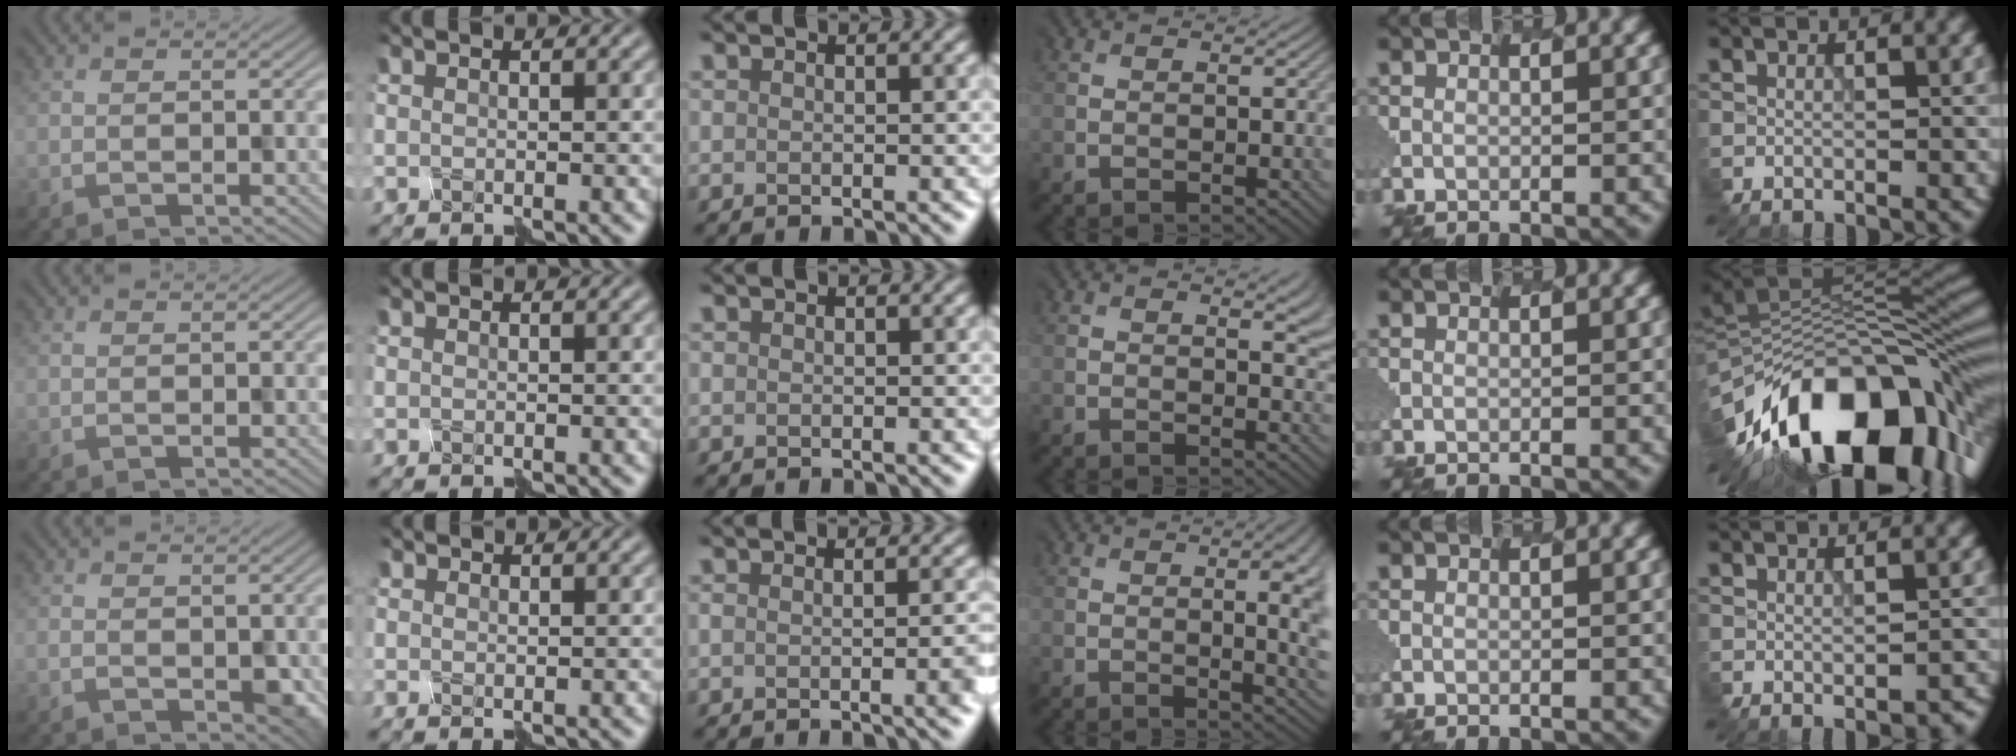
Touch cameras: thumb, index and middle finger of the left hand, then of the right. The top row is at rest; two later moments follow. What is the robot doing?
{"motion": "disassemble", "object": "spray bottle"}